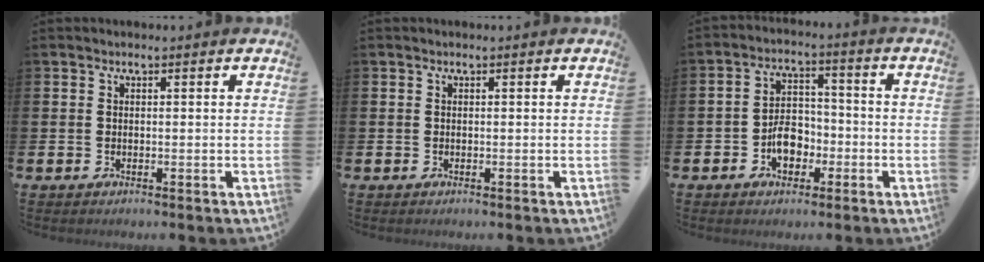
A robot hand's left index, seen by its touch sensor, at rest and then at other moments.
{"total": 0.0}
{"total": 5.3, "force": [-2.0, 3.6, 3.3], "torque": [-0.050, 0.008, -0.040]}